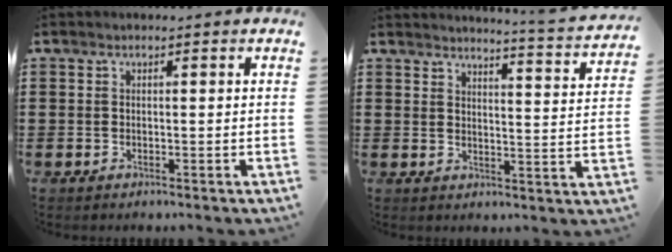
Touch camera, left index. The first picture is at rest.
{"total": 3.7, "force": [3.4, -1.1, 0.8], "torque": [-0.025, -0.037, 0.053]}